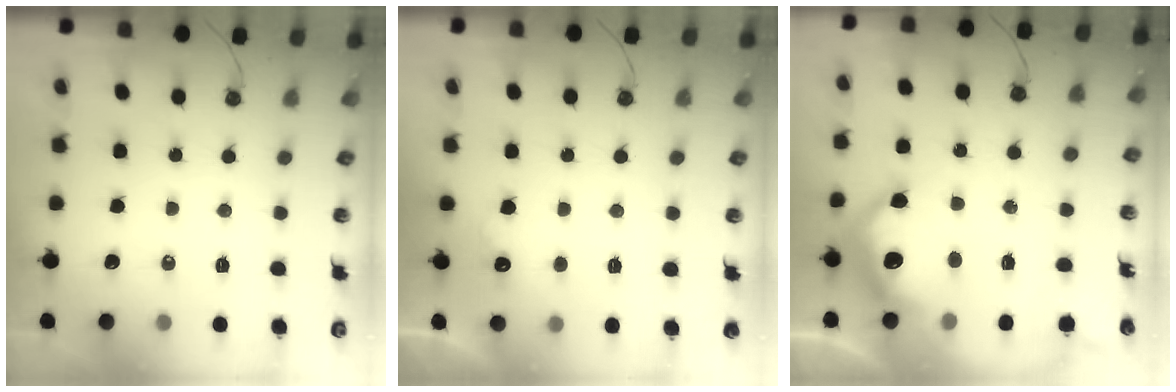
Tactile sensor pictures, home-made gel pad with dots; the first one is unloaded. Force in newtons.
{"total": 5.4, "press": 5.3, "slide": 1.2}
{"total": 16.3, "press": 16.3, "slide": 1.0}